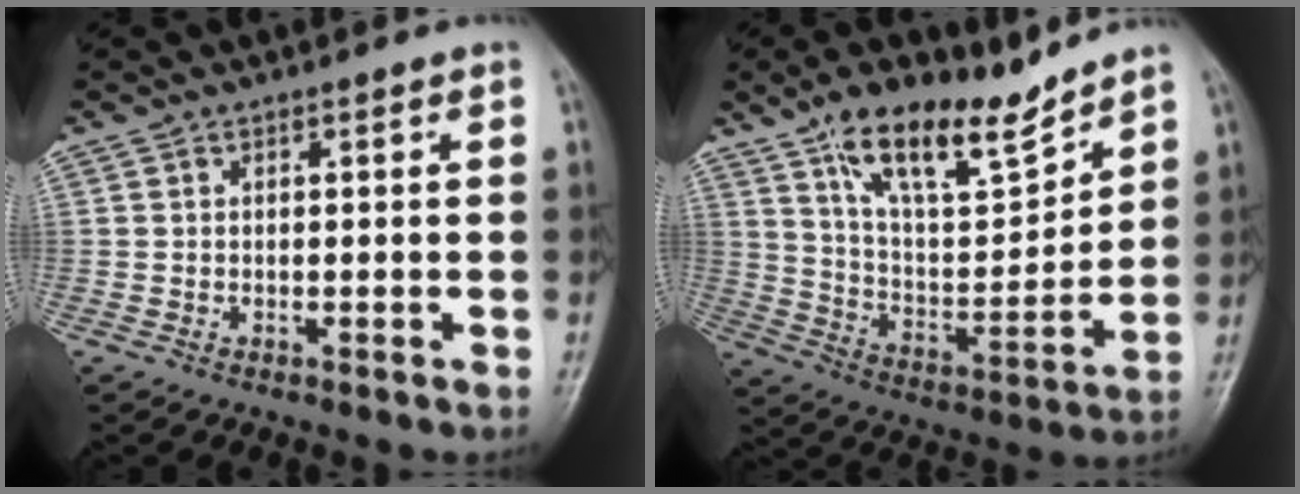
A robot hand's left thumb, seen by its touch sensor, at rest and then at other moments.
{"total": 15.6, "force": [11.5, 5.2, 9.2], "torque": [-0.127, -0.067, 0.212]}